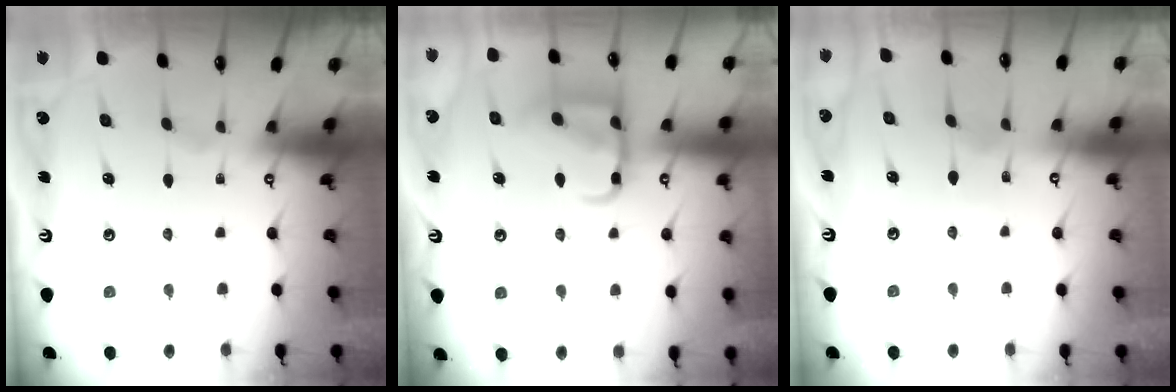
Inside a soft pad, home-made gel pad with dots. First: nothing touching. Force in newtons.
{"total": 13.1, "press": 13.1, "slide": 1.3}
{"total": 6.2, "press": 6.1, "slide": 0.6}